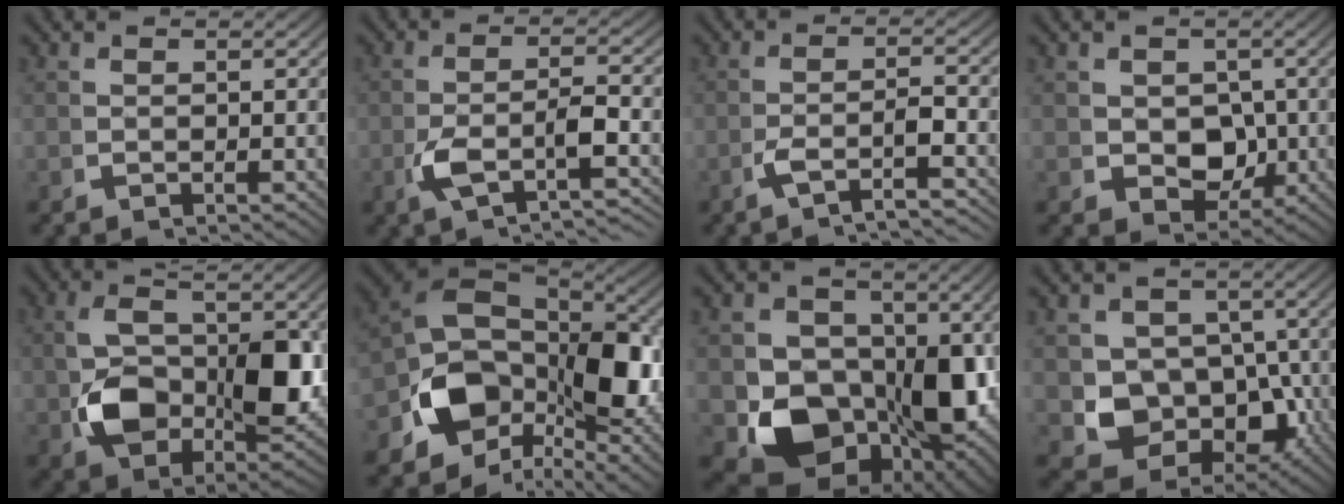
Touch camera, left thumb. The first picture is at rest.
{"total": 4.7, "force": [-2.1, 1.4, 3.9], "torque": [-0.091, -0.005, -0.033]}
{"total": 3.2, "force": [-1.7, 0.8, 2.6], "torque": [-0.058, 0.000, -0.031]}
{"total": 4.4, "force": [0.1, 3.6, 2.5], "torque": [-0.048, -0.024, 0.013]}
{"total": 11.5, "force": [-1.1, 7.0, 9.0], "torque": [-0.180, -0.034, -0.003]}
{"total": 14.4, "force": [-0.7, 9.2, 11.0], "torque": [-0.219, -0.034, -0.010]}
{"total": 17.8, "force": [-3.3, 13.3, 11.4], "torque": [-0.231, -0.094, -0.018]}
{"total": 12.3, "force": [-2.8, 10.1, 6.5], "torque": [-0.144, -0.060, -0.031]}